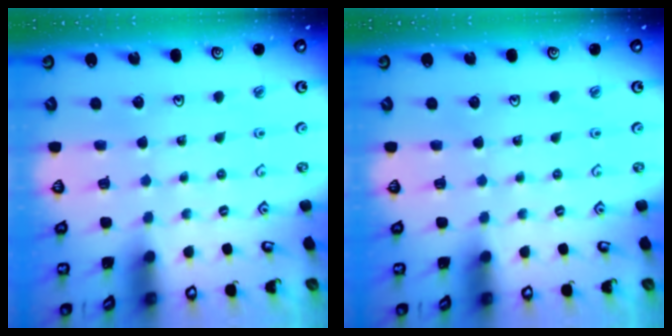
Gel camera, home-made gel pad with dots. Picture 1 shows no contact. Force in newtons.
{"total": 0.0}